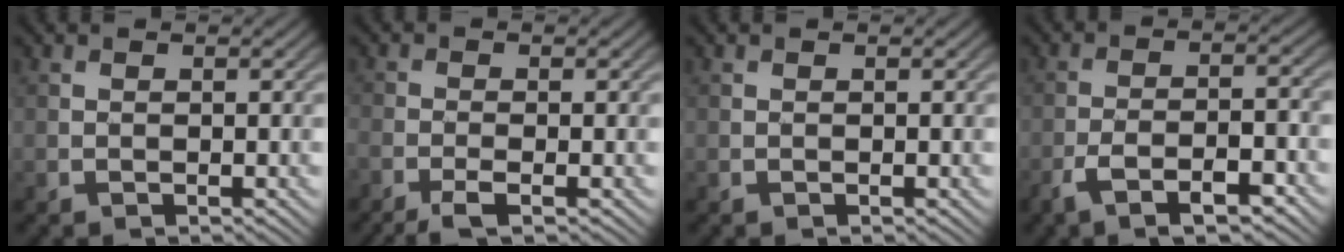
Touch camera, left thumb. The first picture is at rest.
{"total": 3.4, "force": [-2.3, 0.7, 2.4], "torque": [-0.051, -0.002, -0.049]}
{"total": 0.0}
{"total": 7.1, "force": [-4.5, 2.1, 5.1], "torque": [-0.093, 0.000, -0.080]}